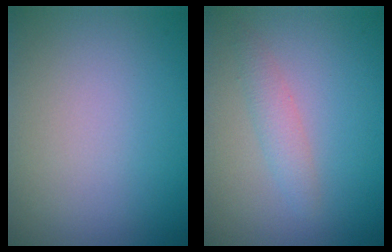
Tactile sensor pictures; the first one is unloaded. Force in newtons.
{"total": 1.7, "press": 1.7, "slide": 0.1}